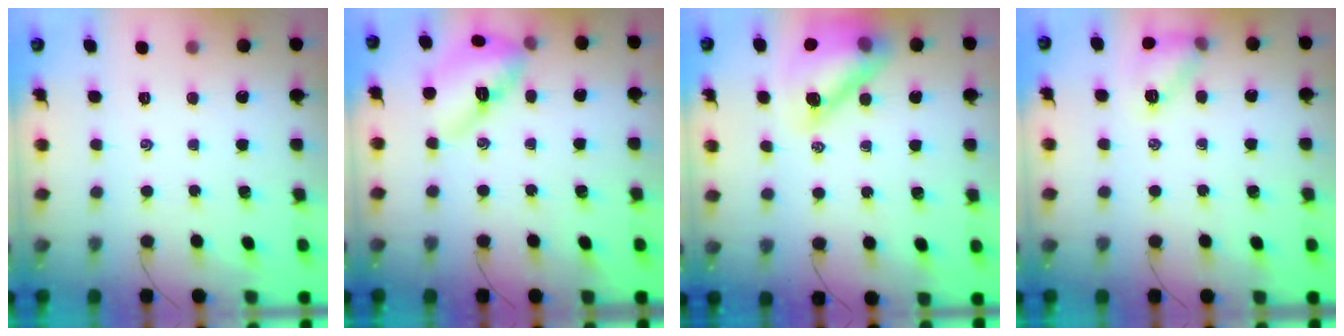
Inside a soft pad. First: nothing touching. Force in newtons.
{"total": 13.0, "press": 12.9, "slide": 1.6}
{"total": 15.6, "press": 14.9, "slide": 4.6}
{"total": 9.8, "press": 9.8, "slide": 1.0}